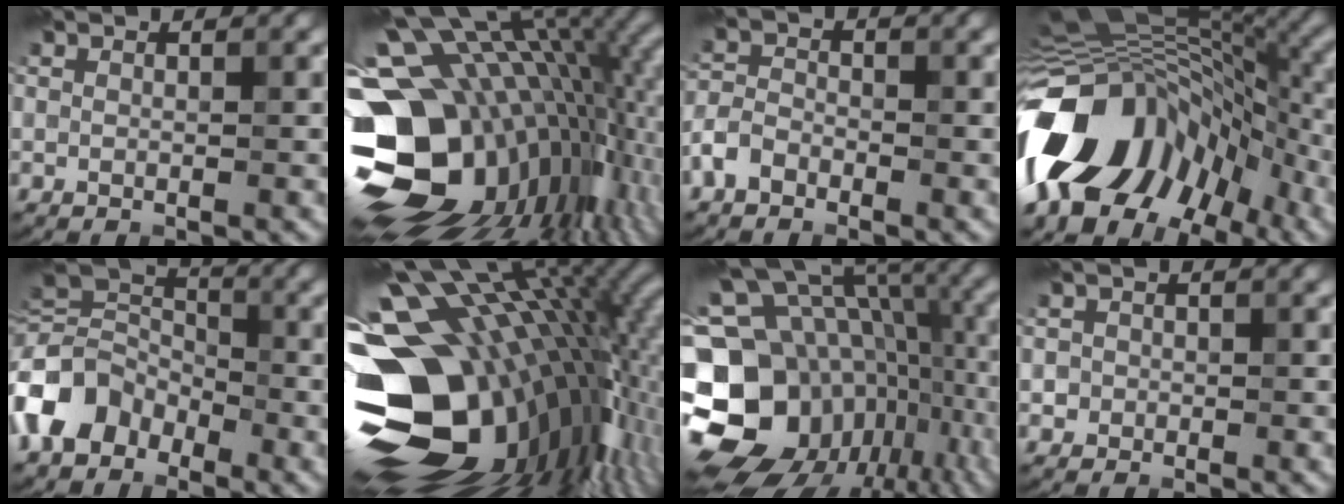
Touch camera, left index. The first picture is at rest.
{"total": 21.0, "force": [-1.6, 14.7, 15.0], "torque": [-0.266, 0.000, -0.021]}
{"total": 2.4, "force": [-1.6, 1.5, 0.9], "torque": [-0.018, 0.006, -0.043]}
{"total": 18.0, "force": [-4.9, 12.3, 12.2], "torque": [-0.220, -0.002, -0.076]}
{"total": 6.4, "force": [-2.9, 5.0, 2.9], "torque": [-0.053, 0.008, -0.077]}
{"total": 20.5, "force": [-3.8, 14.0, 14.5], "torque": [-0.230, 0.018, -0.061]}
{"total": 21.4, "force": [-5.3, 17.1, 11.7], "torque": [-0.217, -0.011, -0.092]}
{"total": 1.2, "force": [0.0, 1.2, 0.1], "torque": [0.013, -0.002, -0.004]}